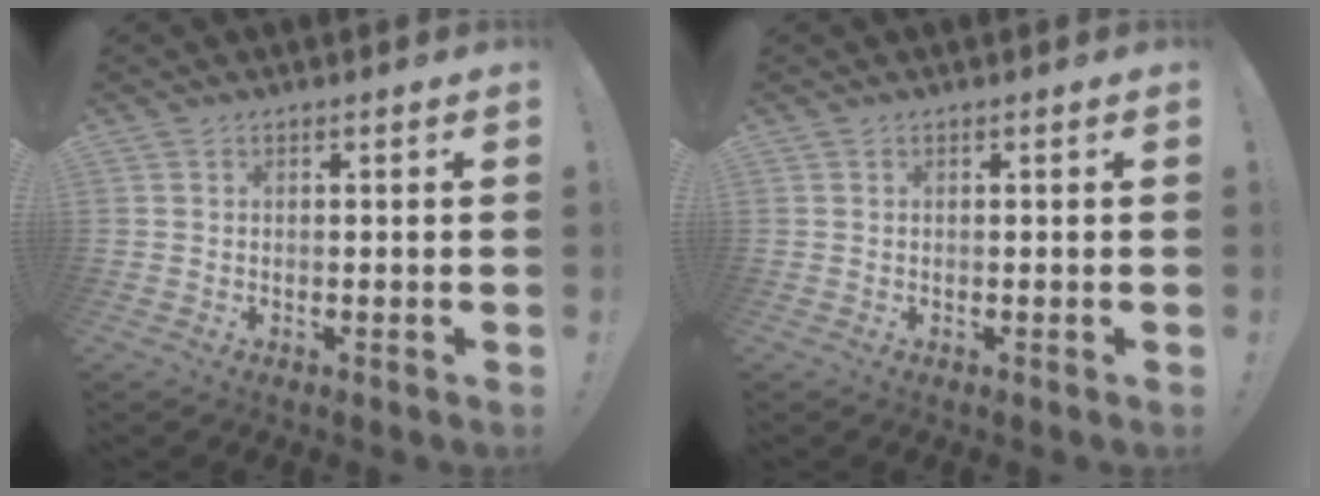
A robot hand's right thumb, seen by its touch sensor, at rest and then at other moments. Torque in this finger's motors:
{"motor_torque": [-0.04, 0.04, -0.03, -0.03, 0.00]}